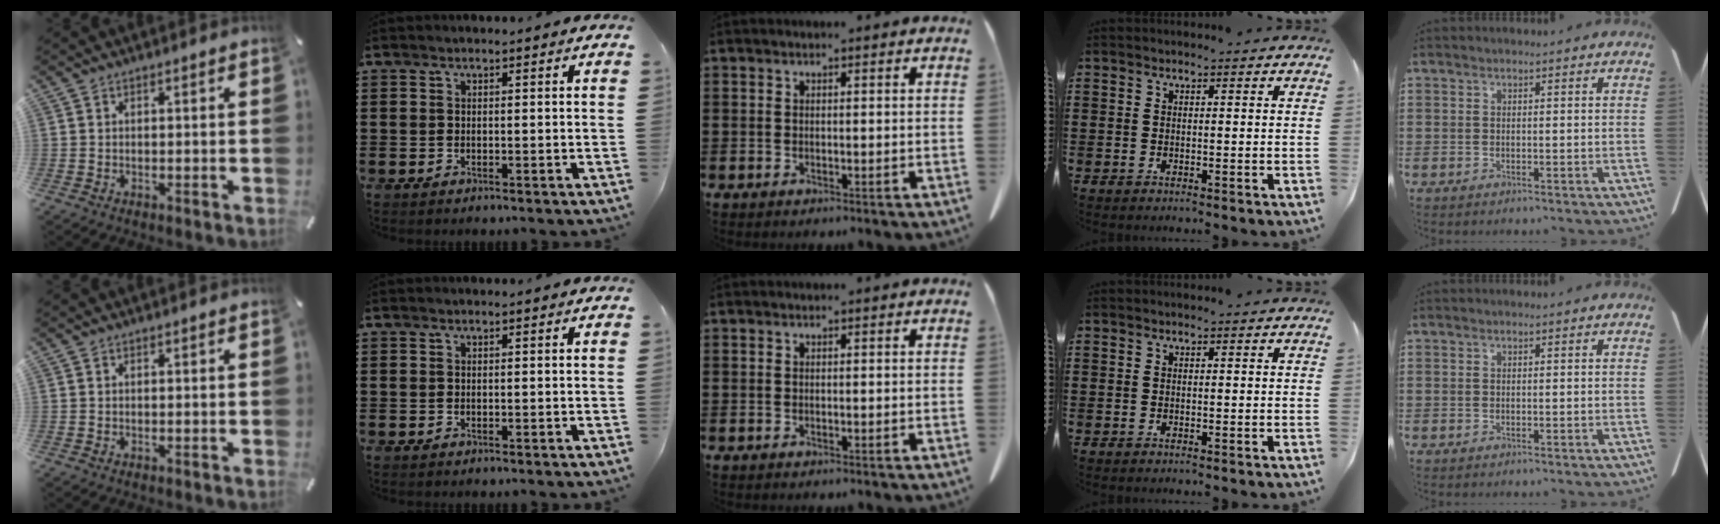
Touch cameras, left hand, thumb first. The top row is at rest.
{}